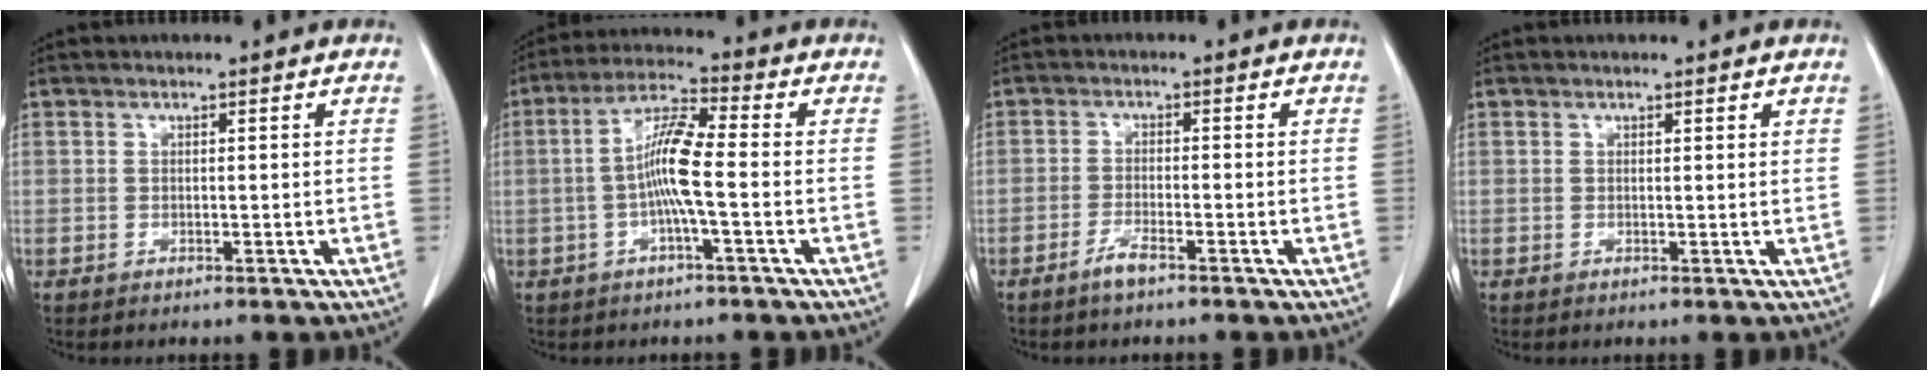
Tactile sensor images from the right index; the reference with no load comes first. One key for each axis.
{"total": 7.7, "fx": -1.1, "fy": 0.5, "fz": 7.6, "tx": -0.154, "ty": 0.012, "tz": -0.027}
{"total": 2.5, "fx": -1.9, "fy": 0.3, "fz": 1.7, "tx": -0.040, "ty": 0.000, "tz": -0.034}
{"total": 0.5, "fx": 0.4, "fy": 0.0, "fz": 0.3, "tx": -0.003, "ty": -0.001, "tz": 0.005}